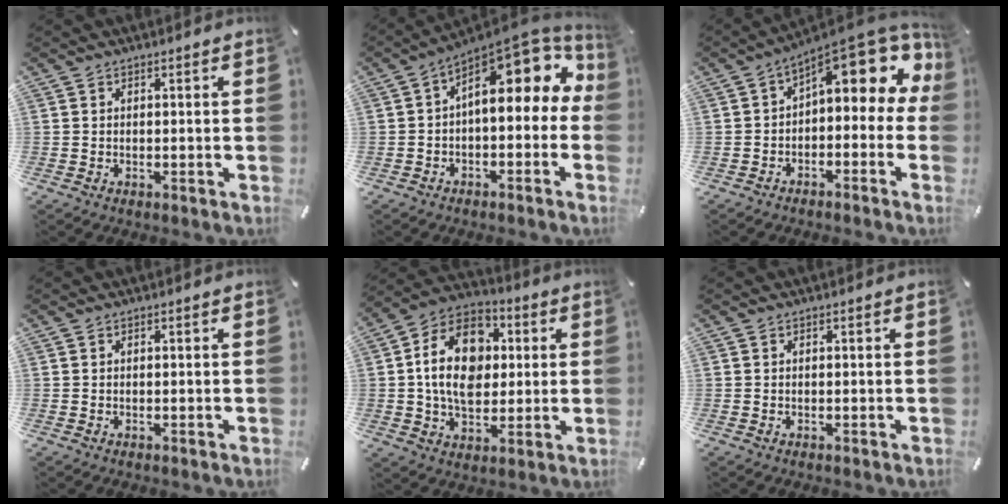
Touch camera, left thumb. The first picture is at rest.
{"total": 14.3, "force": [5.3, 7.4, 11.0], "torque": [-0.140, -0.054, 0.085]}
{"total": 12.2, "force": [5.6, 5.7, 9.3], "torque": [-0.122, -0.053, 0.094]}
{"total": 0.0}
{"total": 16.8, "force": [1.7, 12.5, 11.1], "torque": [-0.209, 0.008, 0.026]}
{"total": 0.0}